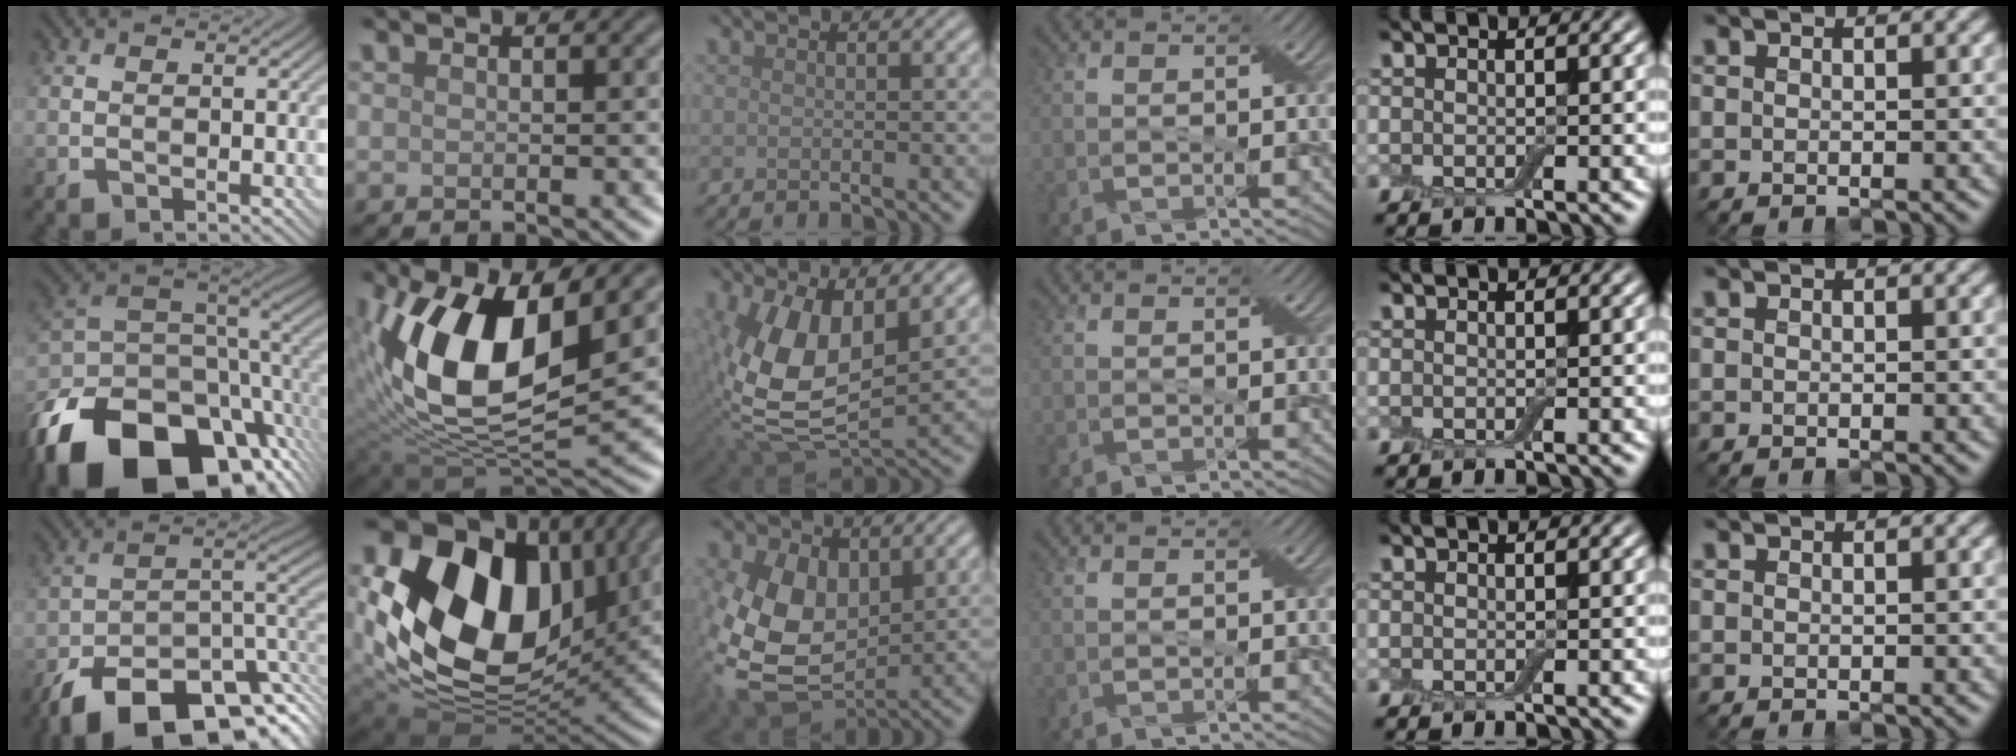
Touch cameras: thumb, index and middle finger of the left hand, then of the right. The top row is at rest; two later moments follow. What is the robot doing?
{"motion": "peel", "object": "duck tape"}